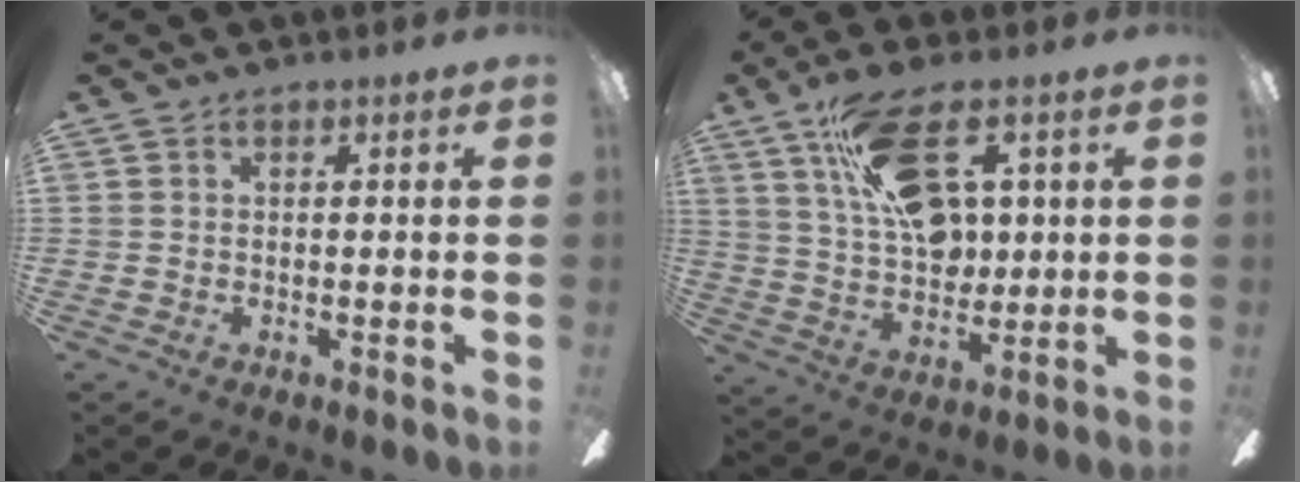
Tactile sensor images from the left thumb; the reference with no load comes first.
{"total": 17.5, "force": [8.0, 9.7, 12.2], "torque": [-0.211, -0.009, 0.146]}